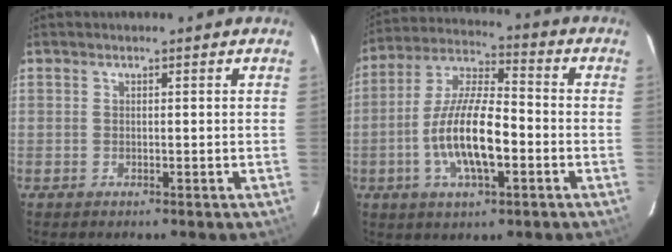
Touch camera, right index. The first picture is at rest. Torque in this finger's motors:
{"motor_torque": [1.26, -0.87, 1.05, 0.21]}